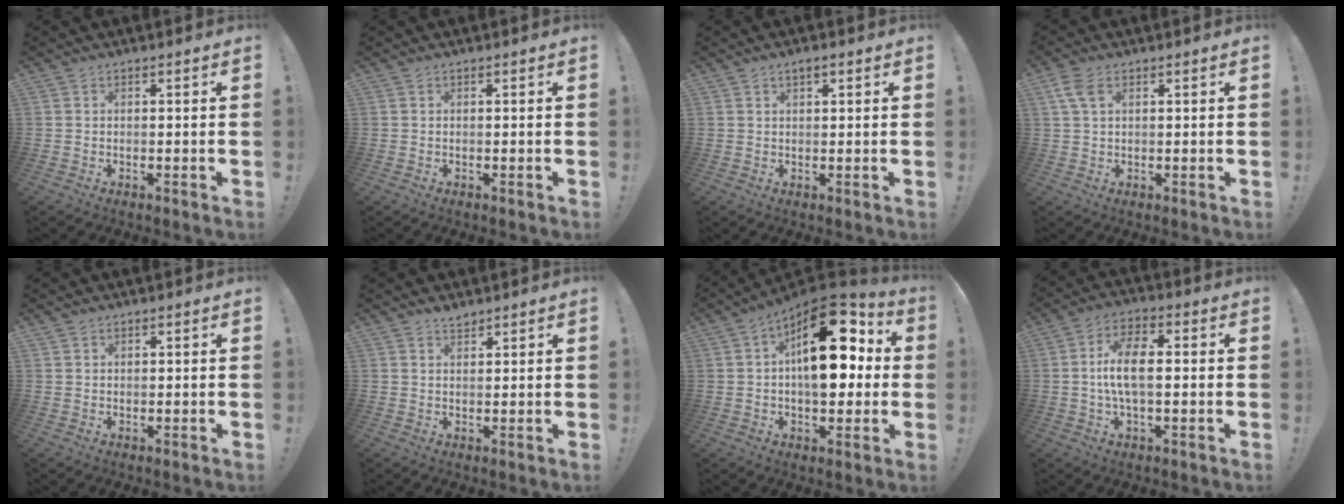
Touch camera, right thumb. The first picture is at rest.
{"total": 0.0}
{"total": 2.0, "force": [1.1, 0.8, 1.4], "torque": [-0.027, 0.000, 0.019]}
{"total": 4.7, "force": [1.9, 2.6, 3.5], "torque": [-0.078, 0.002, 0.036]}
{"total": 1.0, "force": [0.8, 0.5, -0.3], "torque": [0.011, -0.003, 0.016]}
{"total": 2.1, "force": [2.0, 0.5, 0.5], "torque": [0.002, -0.015, 0.034]}
{"total": 21.1, "force": [4.6, 11.4, 17.2], "torque": [-0.229, -0.008, 0.079]}
{"total": 9.8, "force": [-0.2, 4.2, 8.8], "torque": [-0.175, 0.006, -0.009]}